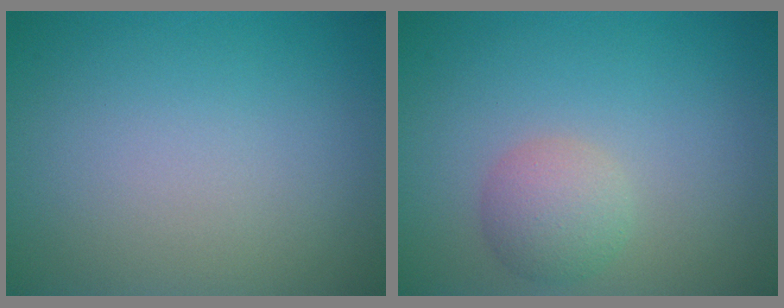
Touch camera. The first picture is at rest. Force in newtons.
{"total": 2.7, "press": 2.7, "slide": 0.1}